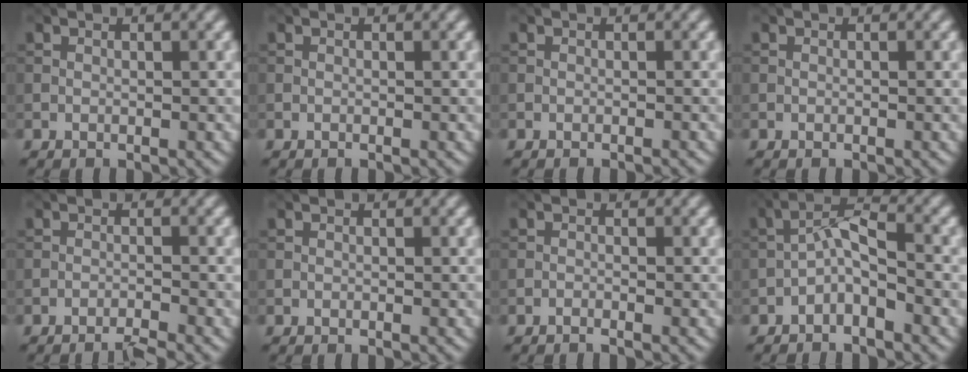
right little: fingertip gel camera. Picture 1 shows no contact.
{"total": 0.0}
{"total": 0.6, "force": [-0.5, 0.1, 0.3], "torque": [0.002, 0.001, -0.009]}
{"total": 0.0}
{"total": 1.9, "force": [-1.5, 0.1, 1.1], "torque": [-0.018, 0.002, -0.035]}
{"total": 0.0}
{"total": 0.6, "force": [-0.5, 0.0, 0.3], "torque": [-0.005, 0.001, -0.012]}
{"total": 3.1, "force": [-1.7, 1.0, 2.4], "torque": [-0.044, 0.014, -0.041]}